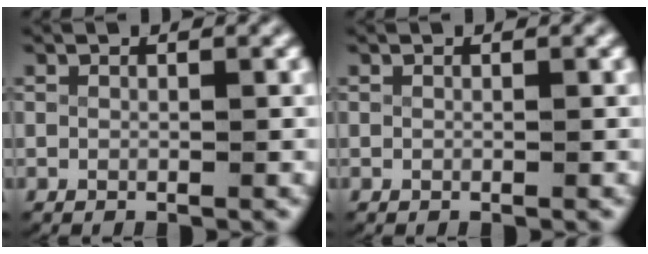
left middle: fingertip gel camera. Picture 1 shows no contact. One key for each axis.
{"total": 0.0}